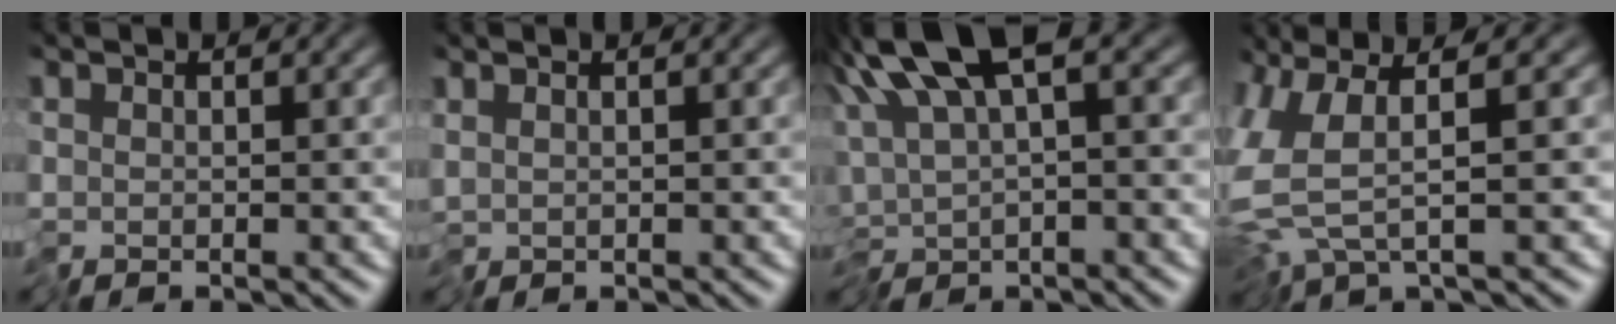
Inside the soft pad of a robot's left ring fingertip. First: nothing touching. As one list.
[{"total": 0.6, "force": [0.1, 0.2, 0.5], "torque": [-0.013, -0.001, 0.003]}, {"total": 9.7, "force": [1.6, 4.2, 8.6], "torque": [-0.172, 0.008, 0.025]}, {"total": 6.1, "force": [-0.4, 2.2, 5.7], "torque": [-0.145, -0.016, -0.004]}]